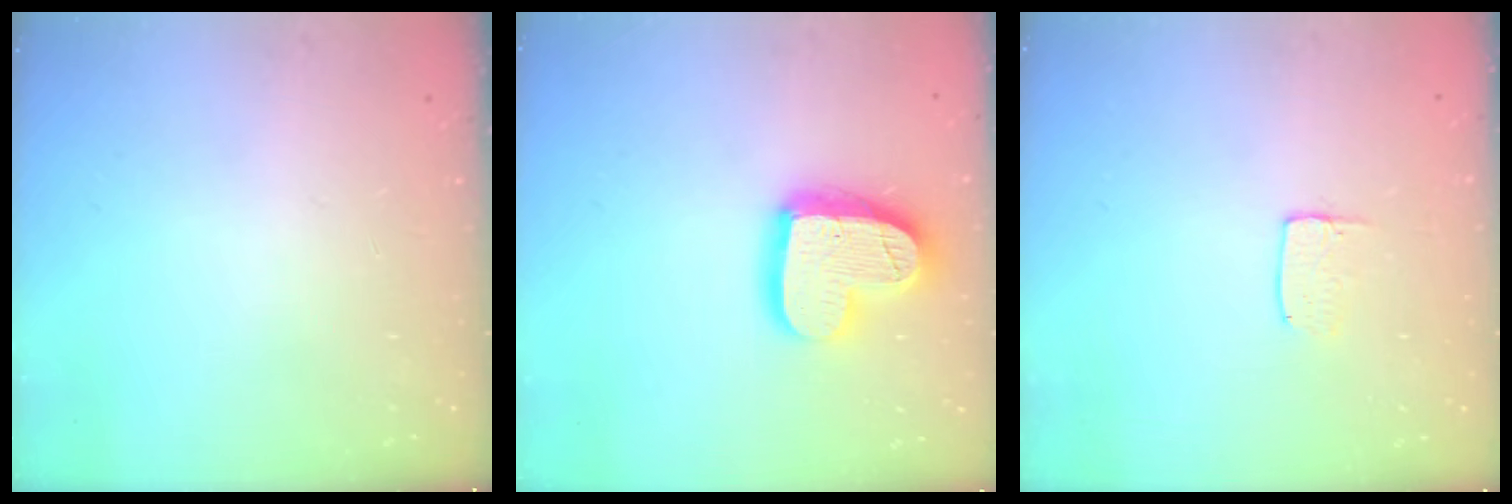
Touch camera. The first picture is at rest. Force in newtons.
{"total": 17.8, "press": 17.8, "slide": 1.4}
{"total": 3.6, "press": 3.6, "slide": 0.3}